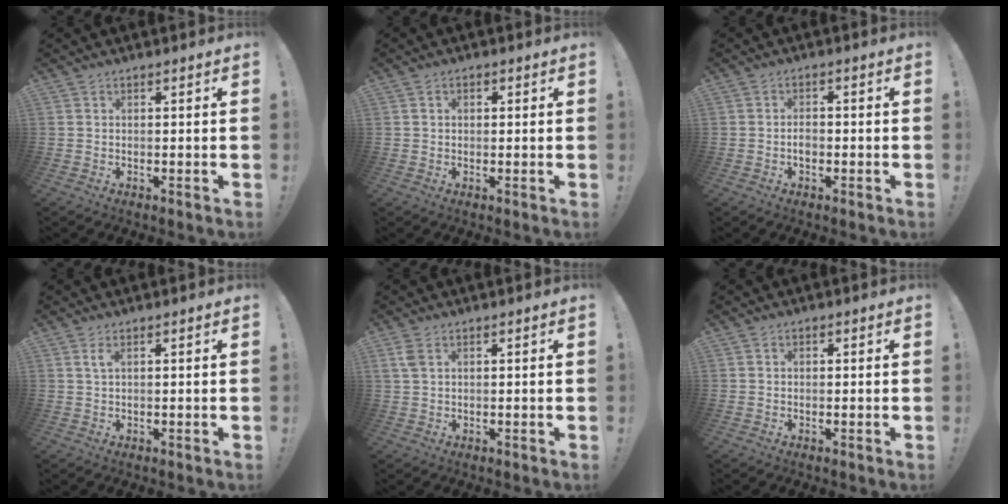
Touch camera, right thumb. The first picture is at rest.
{"total": 1.2, "force": [0.1, 1.1, 0.6], "torque": [-0.003, 0.001, 0.000]}
{"total": 2.1, "force": [-0.9, 1.2, 1.5], "torque": [-0.019, 0.002, -0.018]}
{"total": 2.0, "force": [0.8, 0.3, 1.7], "torque": [-0.030, 0.000, 0.012]}
{"total": 3.5, "force": [1.6, 1.9, 2.5], "torque": [-0.047, 0.001, 0.030]}
{"total": 0.7, "force": [0.1, 0.6, 0.2], "torque": [-0.004, 0.004, 0.001]}